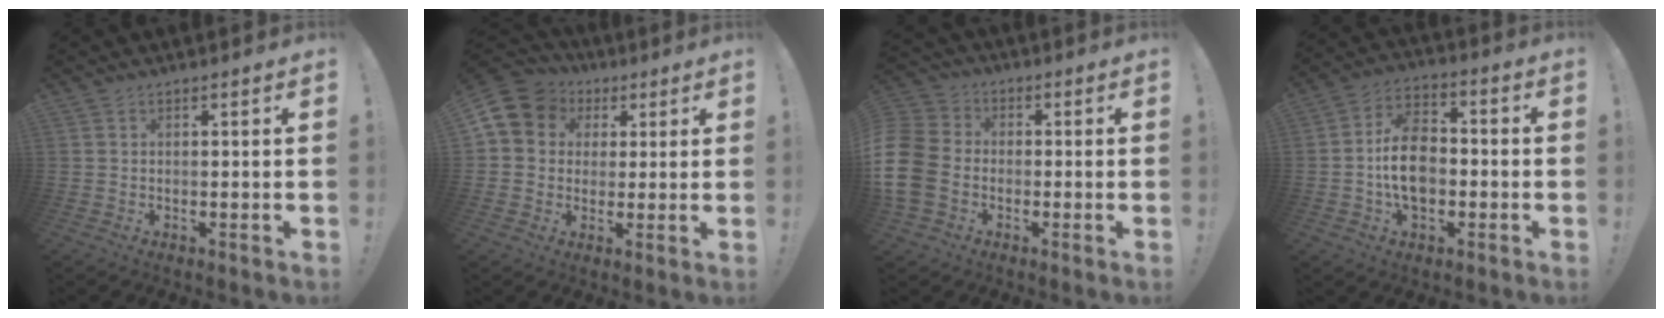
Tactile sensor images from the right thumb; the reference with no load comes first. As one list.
[{"total": 9.9, "force": [2.8, 8.7, 3.6], "torque": [-0.063, -0.006, 0.059]}, {"total": 12.3, "force": [-2.7, 9.7, 7.0], "torque": [-0.149, 0.024, -0.051]}, {"total": 13.5, "force": [-2.2, 9.3, 9.5], "torque": [-0.168, 0.020, -0.039]}]